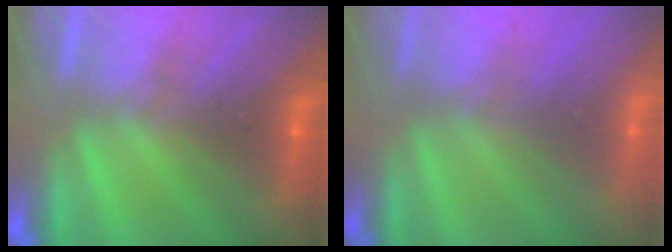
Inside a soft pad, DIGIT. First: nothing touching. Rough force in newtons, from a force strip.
{"total": 2.6}